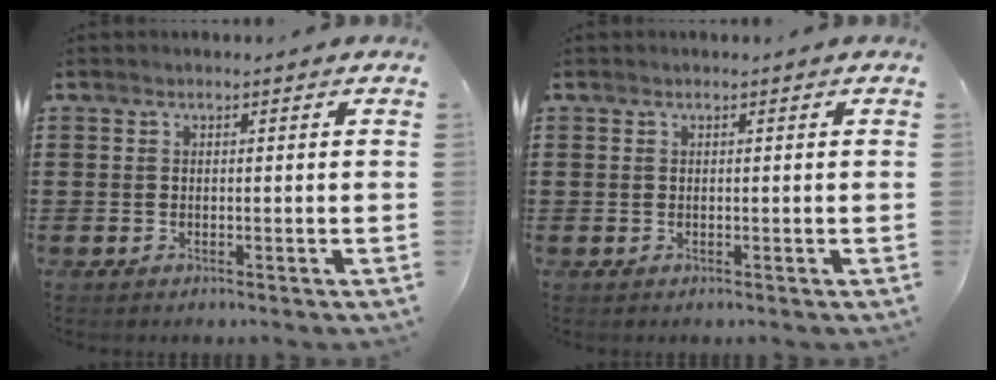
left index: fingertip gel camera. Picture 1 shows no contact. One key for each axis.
{"total": 0.0}